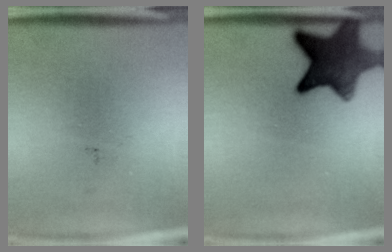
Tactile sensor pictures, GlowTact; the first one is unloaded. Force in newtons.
{"total": 10.4}